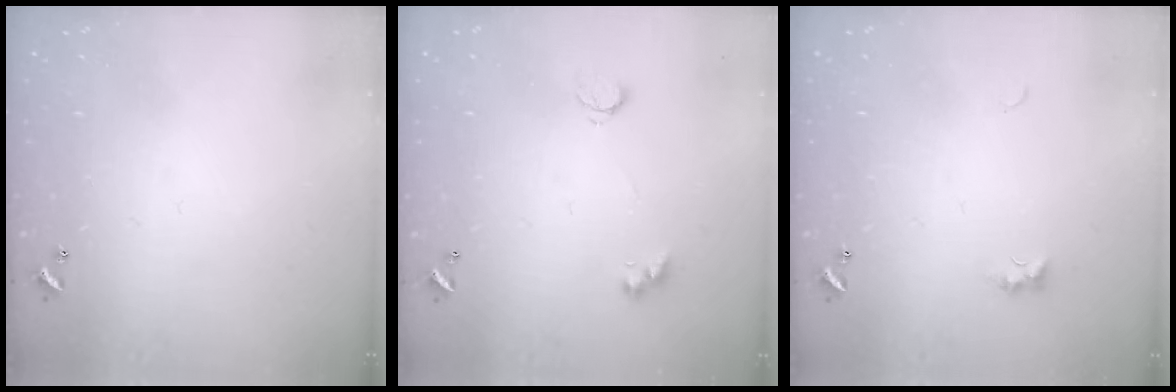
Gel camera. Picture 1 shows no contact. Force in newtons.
{"total": 3.6, "press": 3.6, "slide": 0.6}
{"total": 1.4, "press": 1.3, "slide": 0.5}